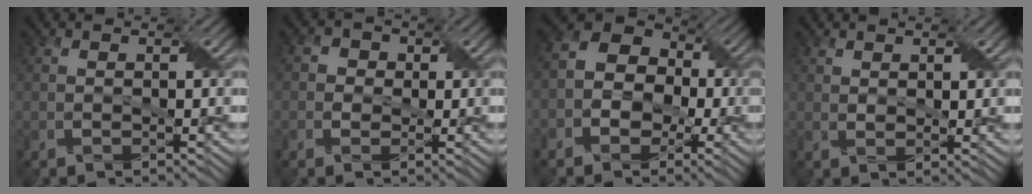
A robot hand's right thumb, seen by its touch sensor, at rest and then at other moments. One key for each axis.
{"total": 2.4, "fx": 0.0, "fy": 2.3, "fz": 0.5, "tx": -0.010, "ty": 0.006, "tz": -0.012}
{"total": 8.8, "fx": -1.5, "fy": 7.1, "fz": 5.0, "tx": -0.075, "ty": 0.003, "tz": -0.047}
{"total": 1.8, "fx": 1.4, "fy": 0.8, "fz": 0.9, "tx": -0.019, "ty": -0.001, "tz": 0.032}